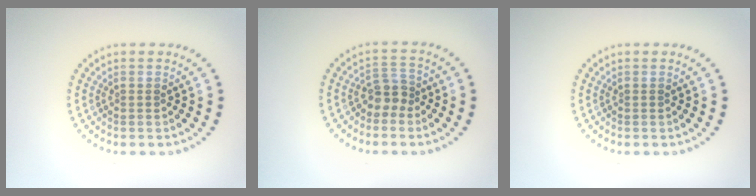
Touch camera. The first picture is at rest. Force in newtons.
{"total": 2.1, "press": 1.6, "slide": 1.3}
{"total": 0.0}